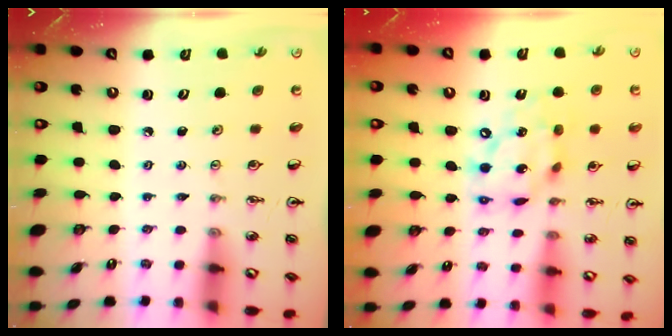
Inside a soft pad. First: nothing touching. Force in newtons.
{"total": 13.6, "press": 13.5, "slide": 1.1}